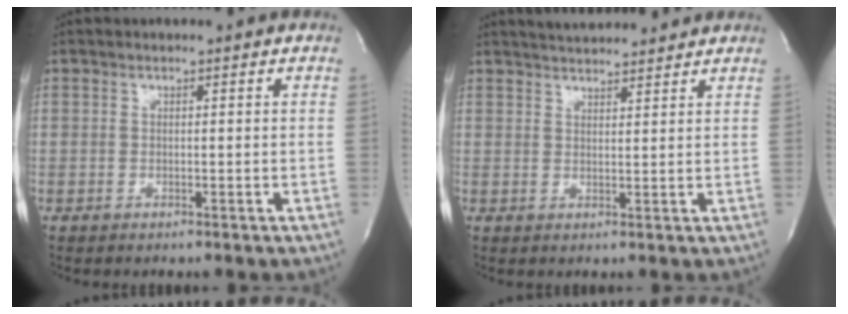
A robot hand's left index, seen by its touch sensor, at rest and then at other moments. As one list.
[{"total": 7.0, "force": [6.6, 0.9, 2.0], "torque": [-0.036, 0.022, 0.096]}]